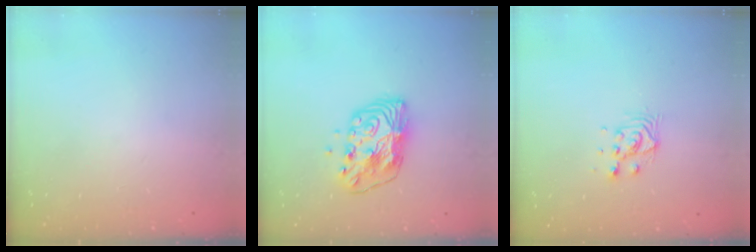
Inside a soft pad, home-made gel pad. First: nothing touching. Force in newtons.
{"total": 11.4, "press": 11.4, "slide": 0.8}
{"total": 6.4, "press": 6.4, "slide": 0.2}